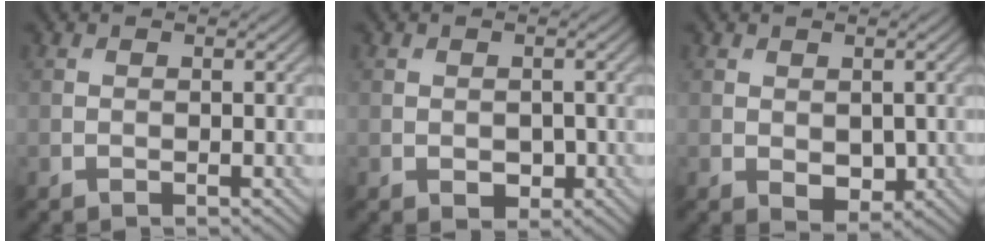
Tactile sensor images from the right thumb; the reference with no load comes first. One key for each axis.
{"total": 1.8, "fx": -0.3, "fy": 1.5, "fz": 1.1, "tx": -0.020, "ty": -0.011, "tz": -0.003}
{"total": 2.5, "fx": 0.2, "fy": 1.8, "fz": 1.7, "tx": -0.033, "ty": -0.009, "tz": 0.009}